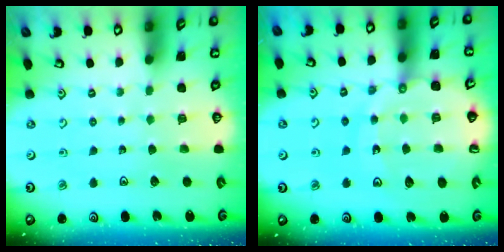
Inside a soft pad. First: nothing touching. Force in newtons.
{"total": 14.1, "press": 14.0, "slide": 1.8}